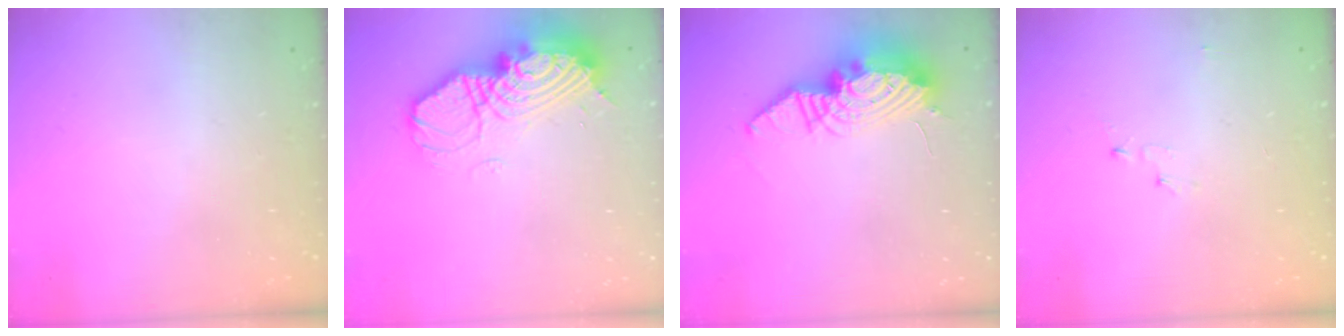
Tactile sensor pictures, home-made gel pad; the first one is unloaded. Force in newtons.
{"total": 17.0, "press": 17.0, "slide": 1.5}
{"total": 18.4, "press": 15.1, "slide": 10.5}
{"total": 2.8, "press": 2.8, "slide": 0.3}